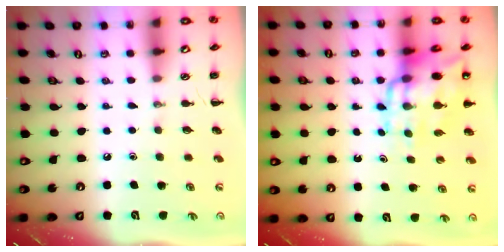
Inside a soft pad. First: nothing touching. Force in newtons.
{"total": 14.7, "press": 14.2, "slide": 3.8}